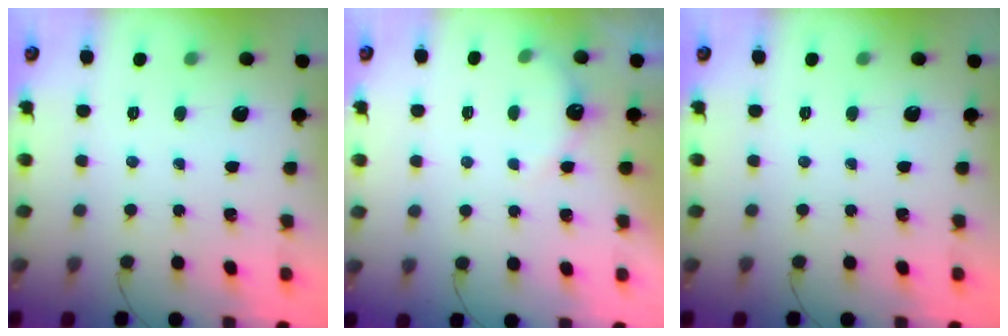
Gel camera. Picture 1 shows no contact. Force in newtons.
{"total": 5.4, "press": 5.3, "slide": 0.9}
{"total": 0.0}